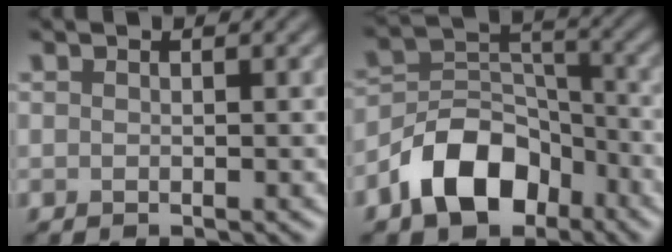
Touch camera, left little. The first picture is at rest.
{"total": 8.1, "force": [-4.7, 5.0, 4.2], "torque": [-0.063, 0.001, -0.096]}